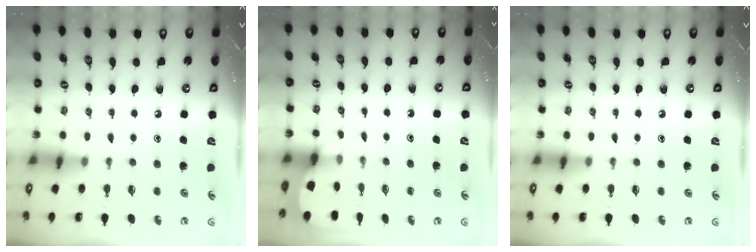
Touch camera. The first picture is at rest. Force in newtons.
{"total": 1.0, "press": 0.9, "slide": 0.1}
{"total": 0.0}